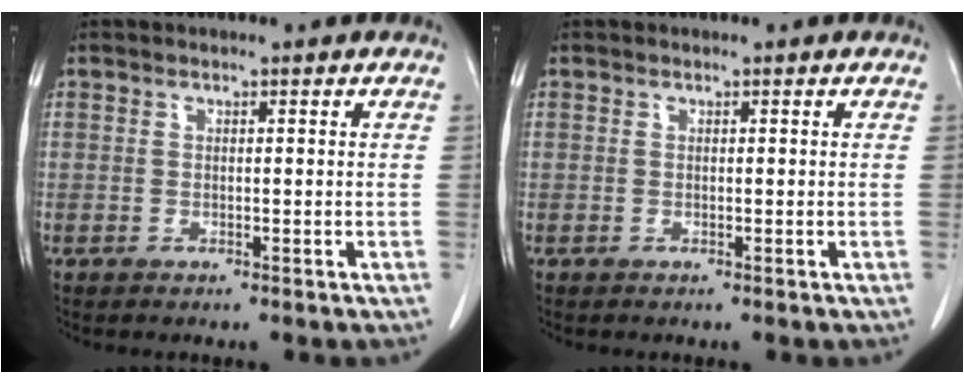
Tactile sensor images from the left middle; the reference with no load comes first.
{"total": 0.0}